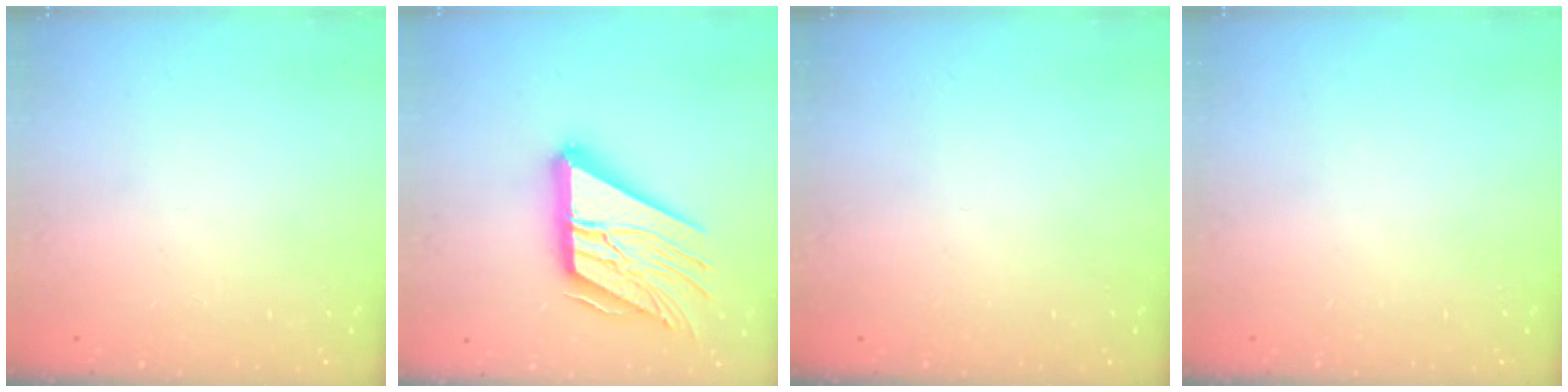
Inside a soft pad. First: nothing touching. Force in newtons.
{"total": 20.3, "press": 20.3, "slide": 1.5}
{"total": 0.0}
{"total": 0.0}